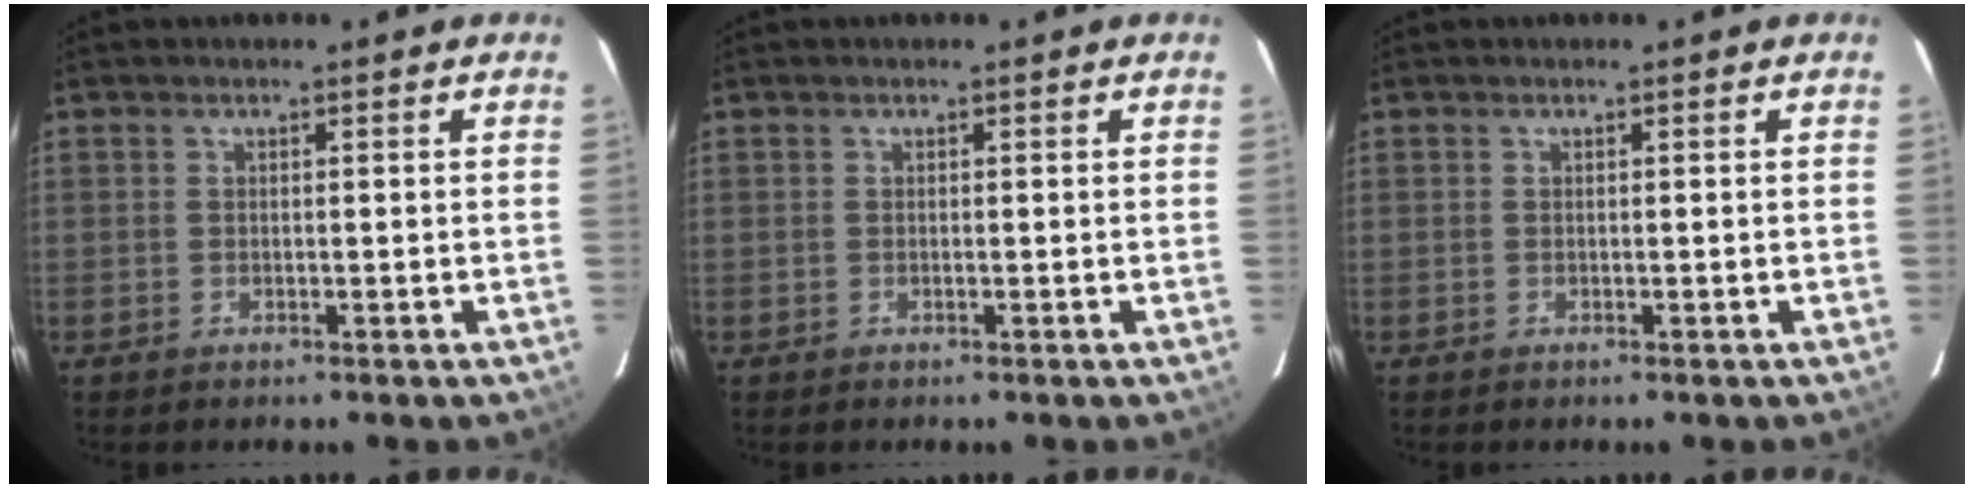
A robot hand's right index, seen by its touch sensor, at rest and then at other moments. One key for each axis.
{"total": 0.0}
{"total": 0.0}